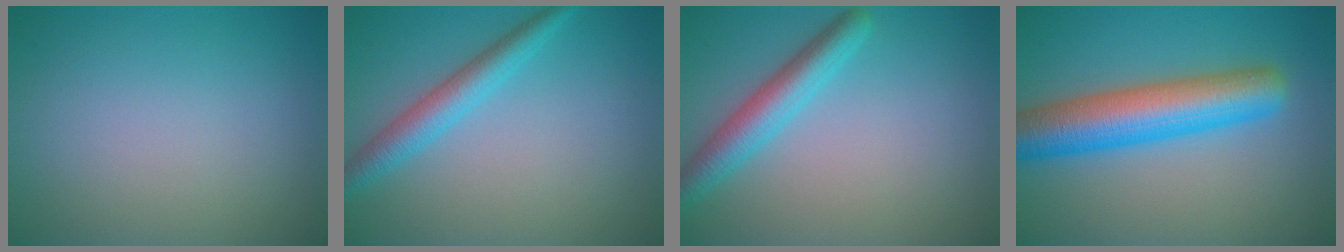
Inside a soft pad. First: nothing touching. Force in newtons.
{"total": 3.2, "press": 3.2, "slide": 0.0}
{"total": 3.9, "press": 3.9, "slide": 0.2}
{"total": 7.9, "press": 7.9, "slide": 0.3}